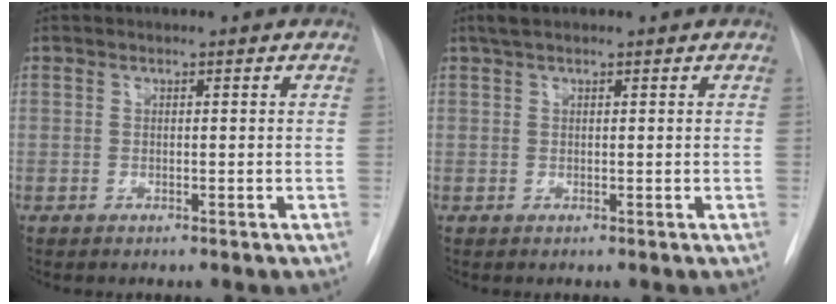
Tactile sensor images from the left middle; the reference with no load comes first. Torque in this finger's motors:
{"motor_torque": [0.25, -0.18, 0.00, 0.02]}